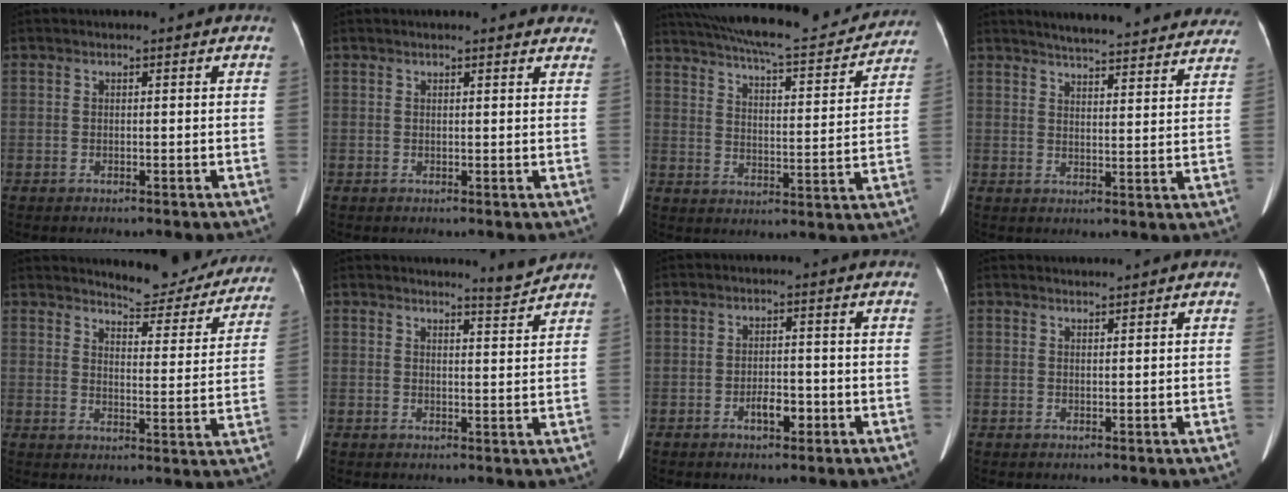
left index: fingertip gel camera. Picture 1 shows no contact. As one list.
[{"total": 8.4, "force": [7.7, 1.9, 2.8], "torque": [-0.018, 0.012, 0.071]}, {"total": 23.4, "force": [20.9, 4.3, 9.6], "torque": [-0.164, -0.001, 0.280]}, {"total": 23.1, "force": [21.3, 3.6, 8.2], "torque": [-0.112, -0.023, 0.255]}, {"total": 13.9, "force": [13.1, 2.9, 3.3], "torque": [-0.024, -0.033, 0.149]}, {"total": 2.9, "force": [2.8, -0.9, -0.1], "torque": [-0.014, -0.023, 0.042]}, {"total": 3.1, "force": [-1.5, 1.3, 2.3], "torque": [-0.040, 0.004, -0.022]}, {"total": 1.0, "force": [1.0, -0.2, 0.0], "torque": [-0.005, 0.004, 0.023]}]